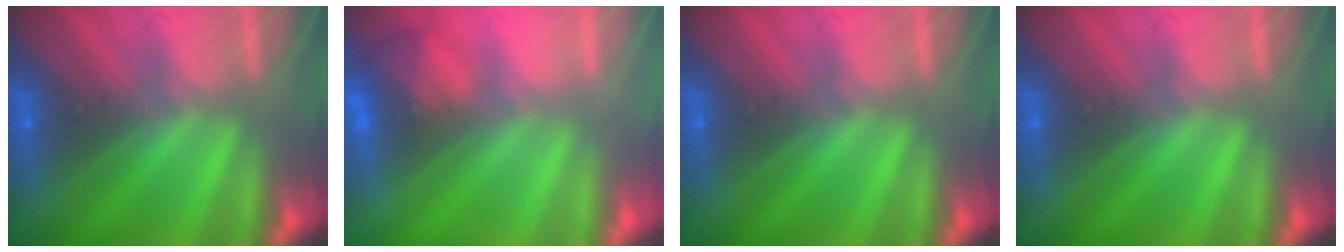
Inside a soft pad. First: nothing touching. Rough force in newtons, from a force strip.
{"total": 2.6}
{"total": 0.0}
{"total": 0.0}